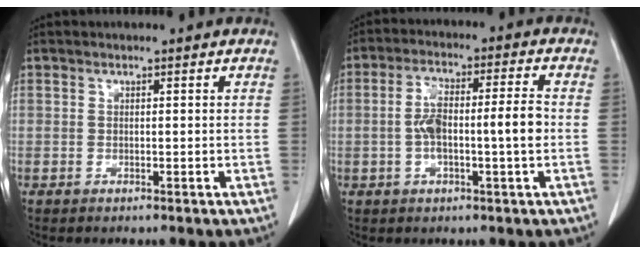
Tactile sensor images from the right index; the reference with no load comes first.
{"total": 8.9, "force": [-0.8, 1.4, 8.7], "torque": [-0.166, 0.021, -0.016]}